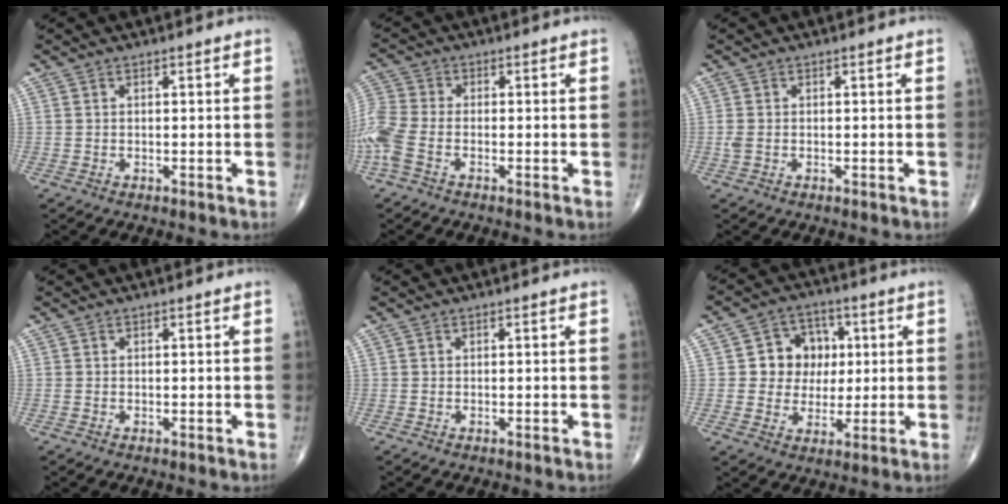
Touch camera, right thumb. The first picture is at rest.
{"total": 7.6, "force": [-3.2, 3.9, 5.7], "torque": [-0.161, 0.010, -0.074]}
{"total": 1.3, "force": [-0.2, 0.8, 1.0], "torque": [-0.033, -0.001, -0.004]}
{"total": 0.0}
{"total": 0.0}
{"total": 9.4, "force": [1.4, 8.4, 3.8], "torque": [-0.003, 0.007, 0.021]}